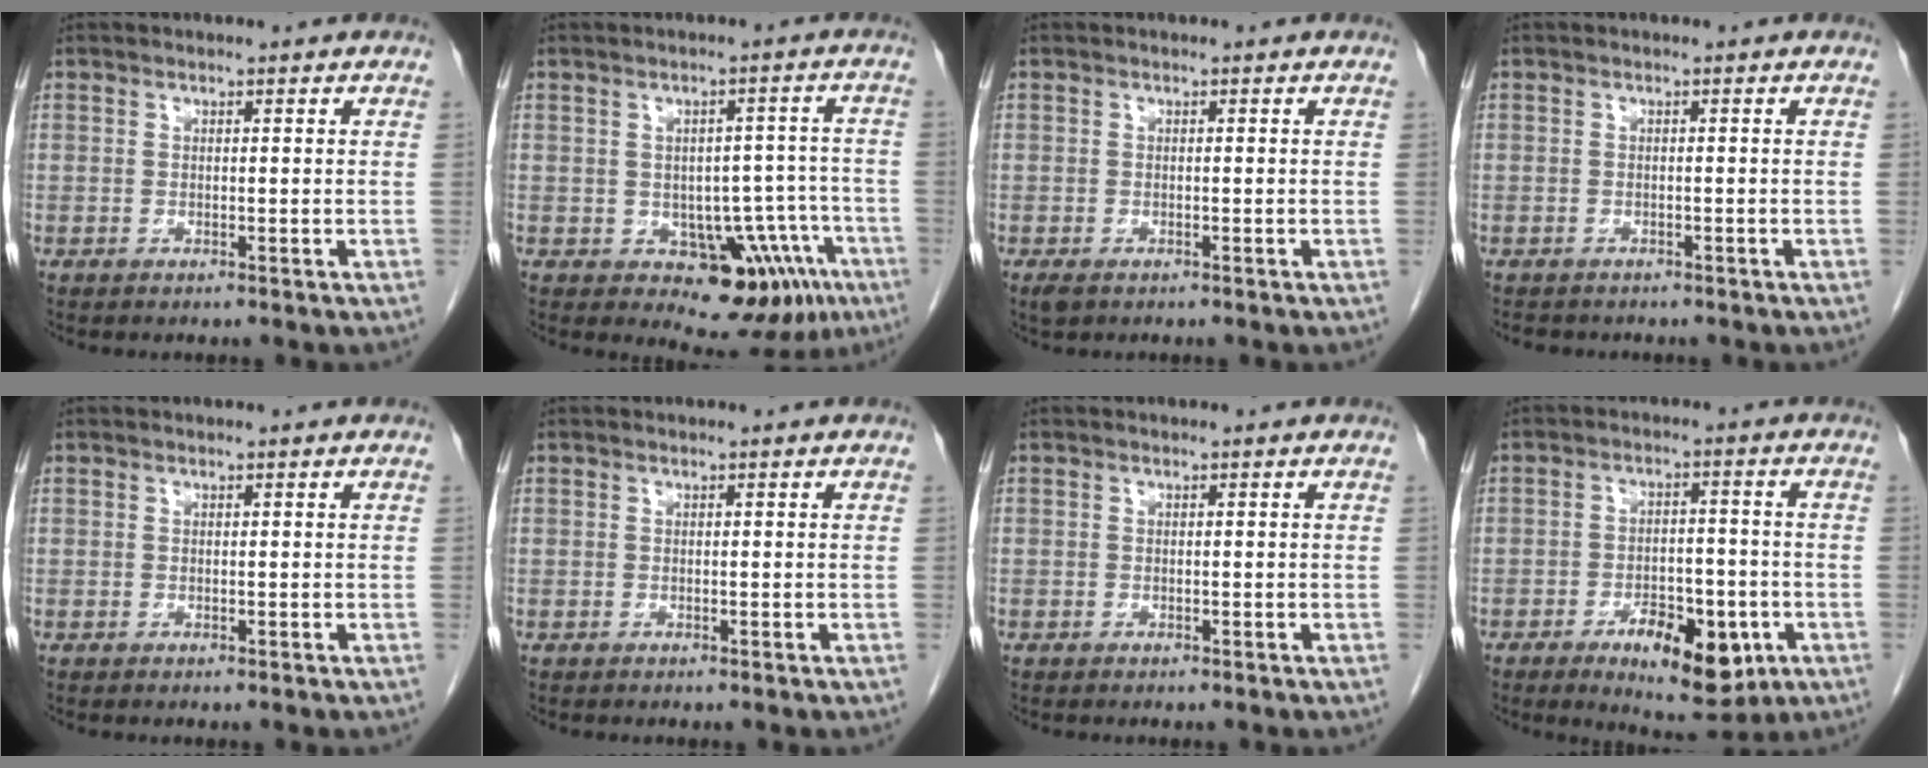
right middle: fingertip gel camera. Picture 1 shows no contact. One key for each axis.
{"total": 10.7, "fx": -5.4, "fy": 6.0, "fz": 7.0, "tx": -0.058, "ty": 0.020, "tz": -0.060}
{"total": 1.6, "fx": -1.0, "fy": 0.8, "fz": 0.9, "tx": -0.020, "ty": -0.003, "tz": -0.010}
{"total": 3.3, "fx": -2.8, "fy": 1.4, "fz": 0.9, "tx": -0.023, "ty": -0.005, "tz": -0.034}
{"total": 0.0}
{"total": 0.0}
{"total": 0.0}
{"total": 10.9, "fx": -4.9, "fy": 4.5, "fz": 8.6, "tx": -0.124, "ty": -0.005, "tz": -0.064}